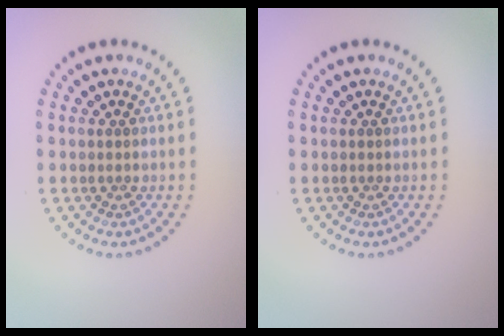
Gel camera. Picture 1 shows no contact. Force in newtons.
{"total": 0.0}